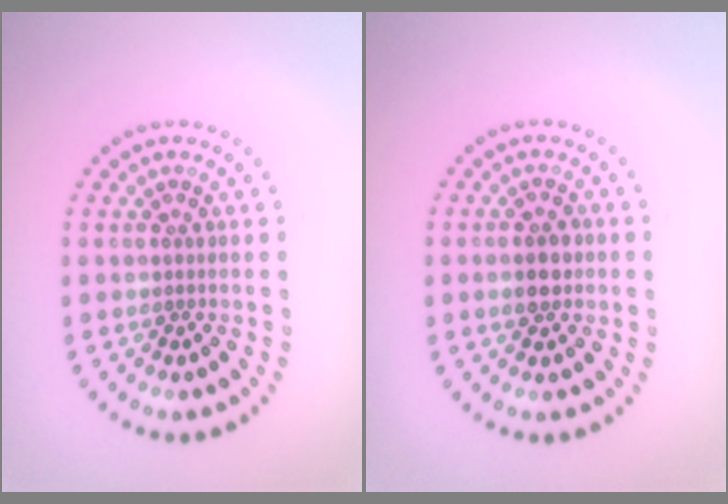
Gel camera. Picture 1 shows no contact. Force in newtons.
{"total": 2.2, "press": 2.2, "slide": 0.0}